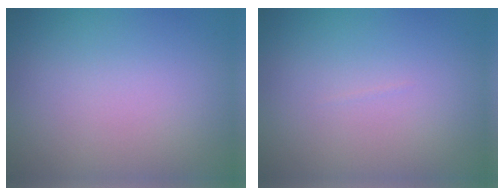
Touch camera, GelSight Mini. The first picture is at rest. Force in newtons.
{"total": 0.0}